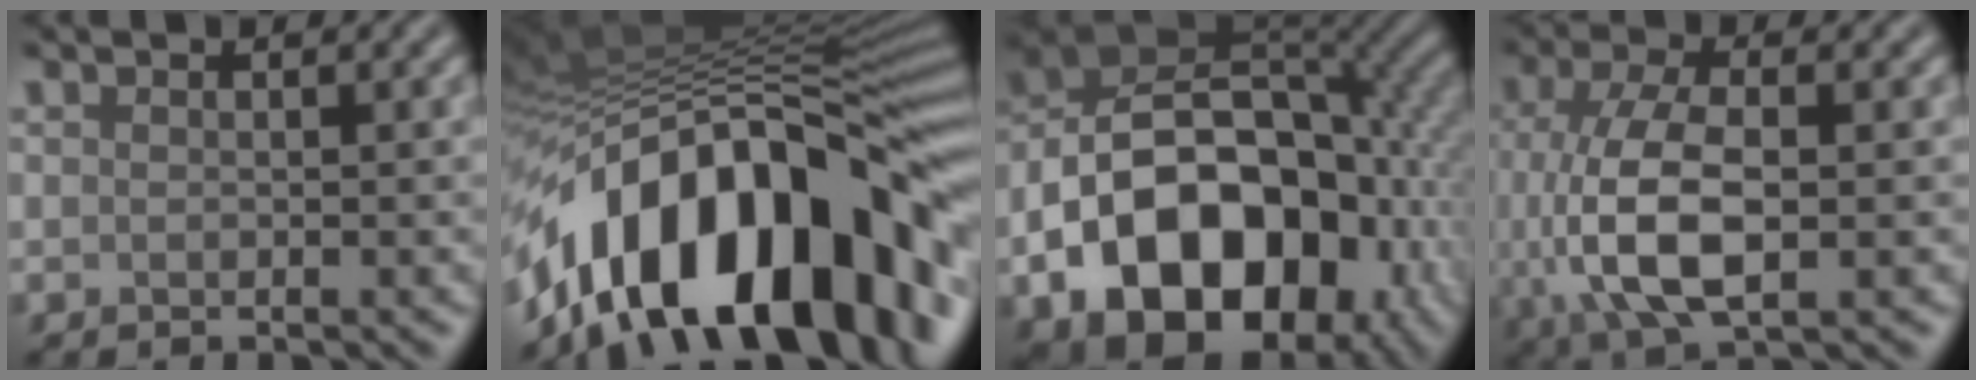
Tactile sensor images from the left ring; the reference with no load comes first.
{"total": 17.1, "force": [-7.2, 8.5, 13.0], "torque": [-0.184, 0.026, -0.136]}
{"total": 17.3, "force": [-6.1, 11.6, 11.2], "torque": [-0.177, -0.019, -0.100]}
{"total": 8.0, "force": [-0.7, 3.7, 7.1], "torque": [-0.151, -0.004, -0.013]}